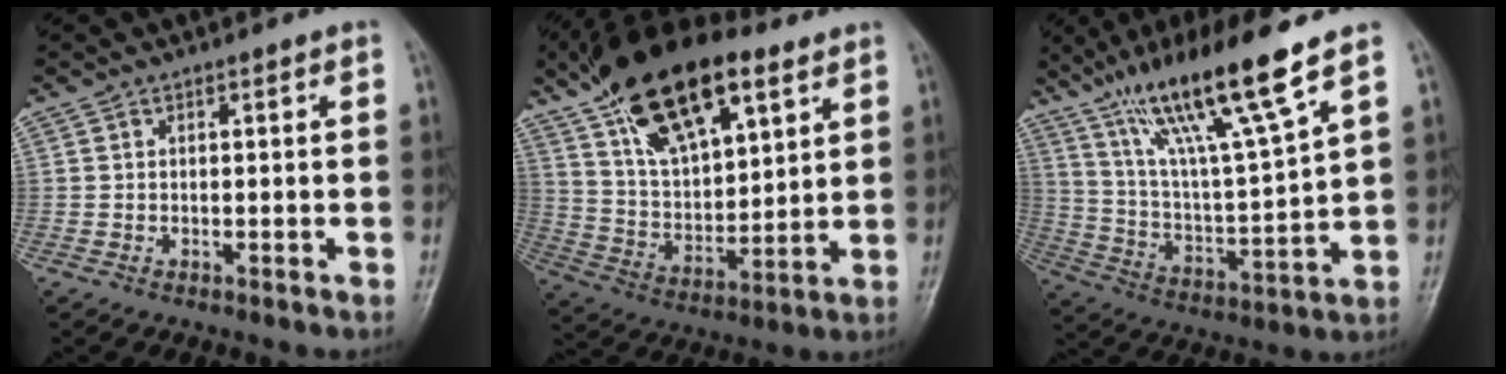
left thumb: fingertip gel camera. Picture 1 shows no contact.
{"total": 21.8, "force": [12.5, 9.7, 14.9], "torque": [-0.231, -0.038, 0.231]}
{"total": 18.8, "force": [12.4, 1.6, 14.0], "torque": [-0.236, -0.056, 0.227]}